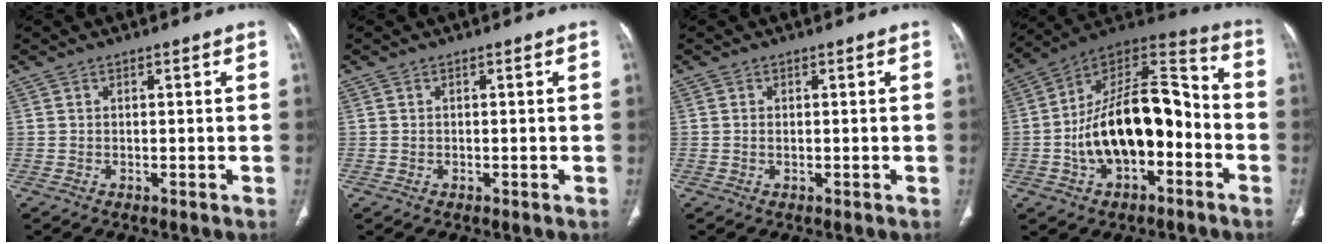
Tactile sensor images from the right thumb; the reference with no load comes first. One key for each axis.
{"total": 0.0}
{"total": 0.7, "fx": 0.0, "fy": 0.4, "fz": 0.5, "tx": -0.014, "ty": 0.003, "tz": 0.000}
{"total": 21.1, "fx": -4.3, "fy": 11.5, "fz": 17.1, "tx": -0.264, "ty": 0.057, "tz": -0.073}